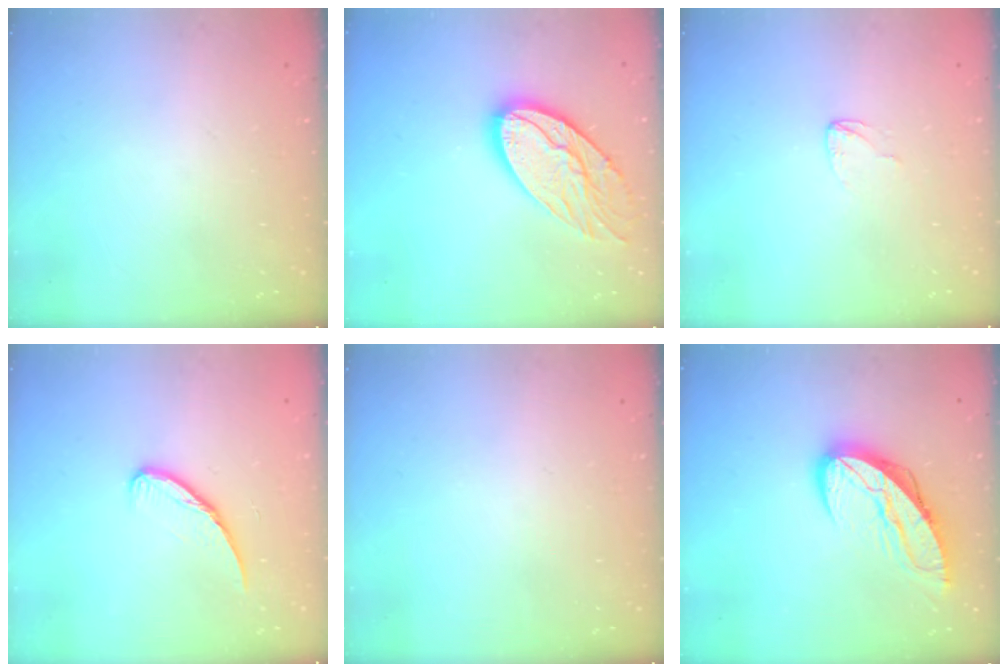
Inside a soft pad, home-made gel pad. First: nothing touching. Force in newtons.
{"total": 17.5, "press": 17.4, "slide": 1.5}
{"total": 2.6, "press": 2.6, "slide": 0.0}
{"total": 7.1, "press": 7.0, "slide": 0.6}
{"total": 0.0}
{"total": 11.1, "press": 11.1, "slide": 1.1}